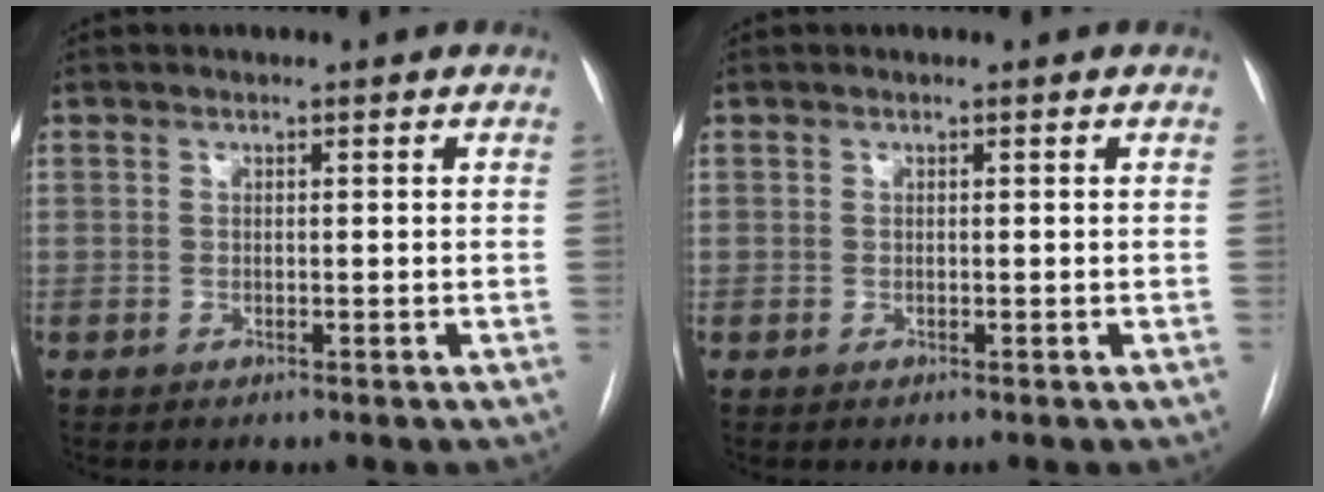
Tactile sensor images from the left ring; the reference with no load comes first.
{"total": 0.0}